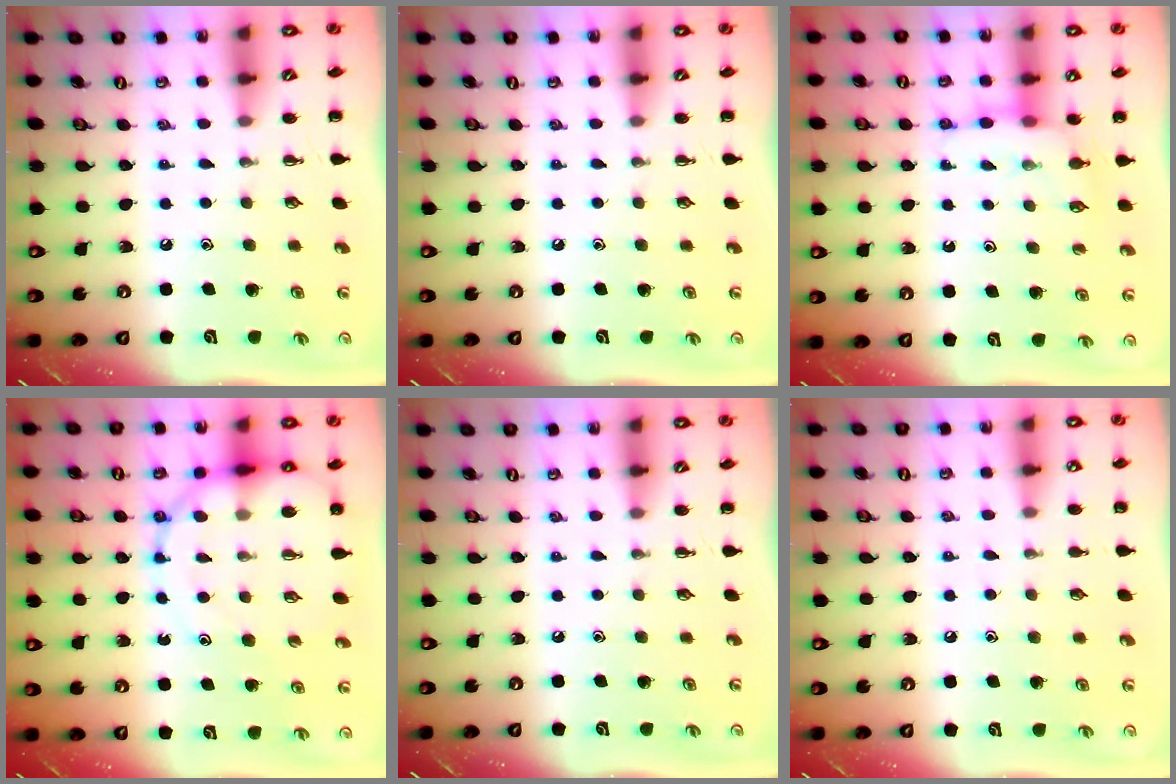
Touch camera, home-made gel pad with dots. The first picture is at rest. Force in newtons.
{"total": 0.0}
{"total": 8.0, "press": 8.0, "slide": 0.7}
{"total": 14.0, "press": 13.6, "slide": 3.5}
{"total": 0.0}
{"total": 4.1, "press": 4.0, "slide": 0.9}